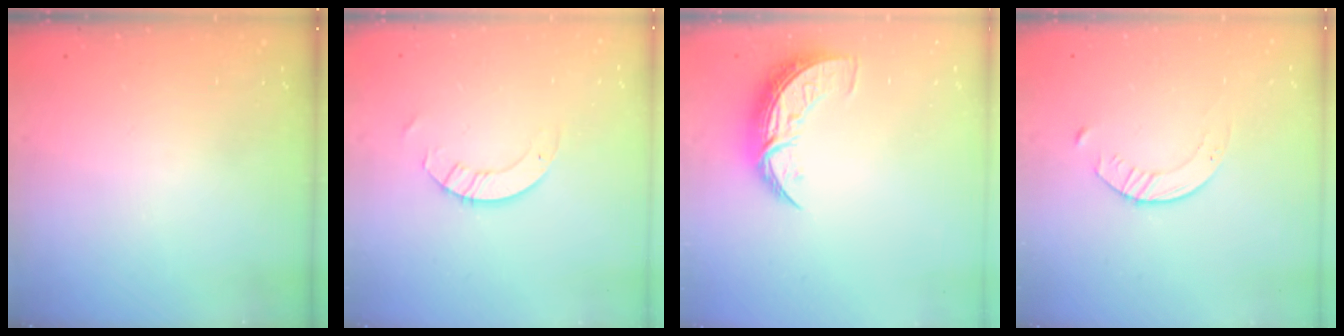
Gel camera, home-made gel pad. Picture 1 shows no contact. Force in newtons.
{"total": 3.6, "press": 3.6, "slide": 0.4}
{"total": 8.6, "press": 8.5, "slide": 0.8}
{"total": 3.5, "press": 3.5, "slide": 0.4}